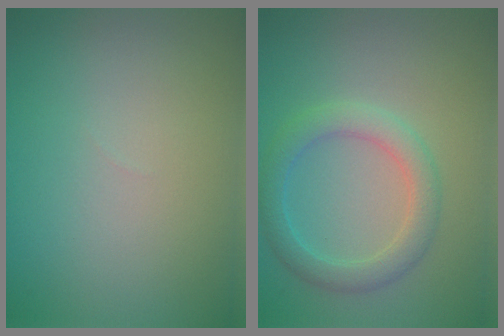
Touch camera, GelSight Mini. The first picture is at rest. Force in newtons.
{"total": 2.2, "press": 2.2, "slide": 0.3}